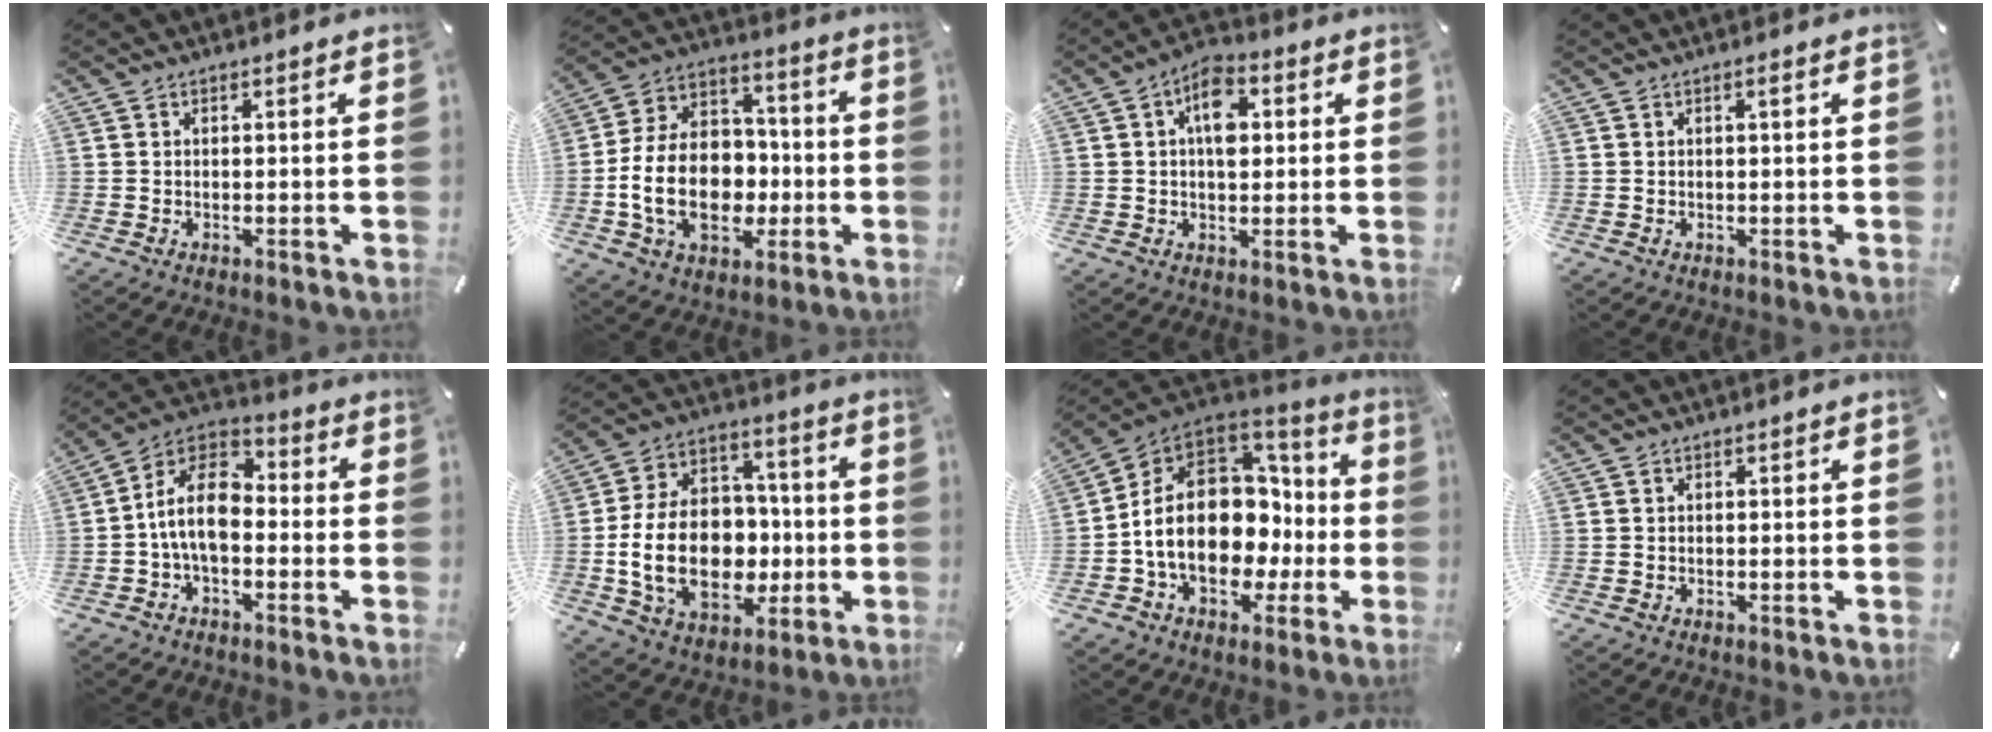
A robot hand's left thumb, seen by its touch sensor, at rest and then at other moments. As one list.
[{"total": 18.6, "force": [-3.9, 13.8, 11.9], "torque": [-0.250, 0.018, -0.063]}, {"total": 8.4, "force": [1.7, 5.2, 6.4], "torque": [-0.084, -0.002, 0.026]}, {"total": 0.8, "force": [0.2, 0.0, 0.8], "torque": [-0.015, 0.001, 0.002]}, {"total": 12.5, "force": [-2.7, 7.5, 9.6], "torque": [-0.200, 0.018, -0.050]}, {"total": 20.8, "force": [-3.2, 15.4, 13.5], "torque": [-0.275, 0.010, -0.044]}, {"total": 19.2, "force": [-1.6, 14.9, 12.1], "torque": [-0.215, -0.003, -0.014]}, {"total": 0.0}]